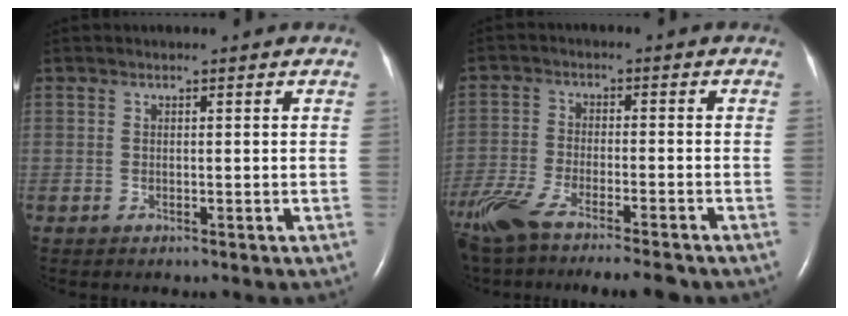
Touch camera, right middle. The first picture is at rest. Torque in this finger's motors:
{"motor_torque": [1.10, -1.04, 0.20, 0.07]}